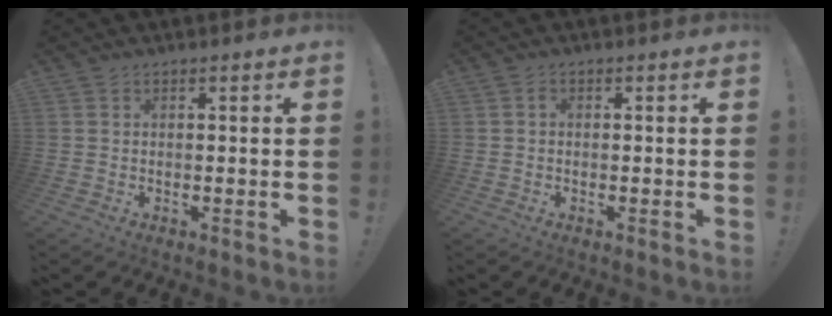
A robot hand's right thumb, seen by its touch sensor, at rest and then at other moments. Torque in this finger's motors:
{"motor_torque": [0.51, -0.58, 0.21, -0.35, 0.00]}